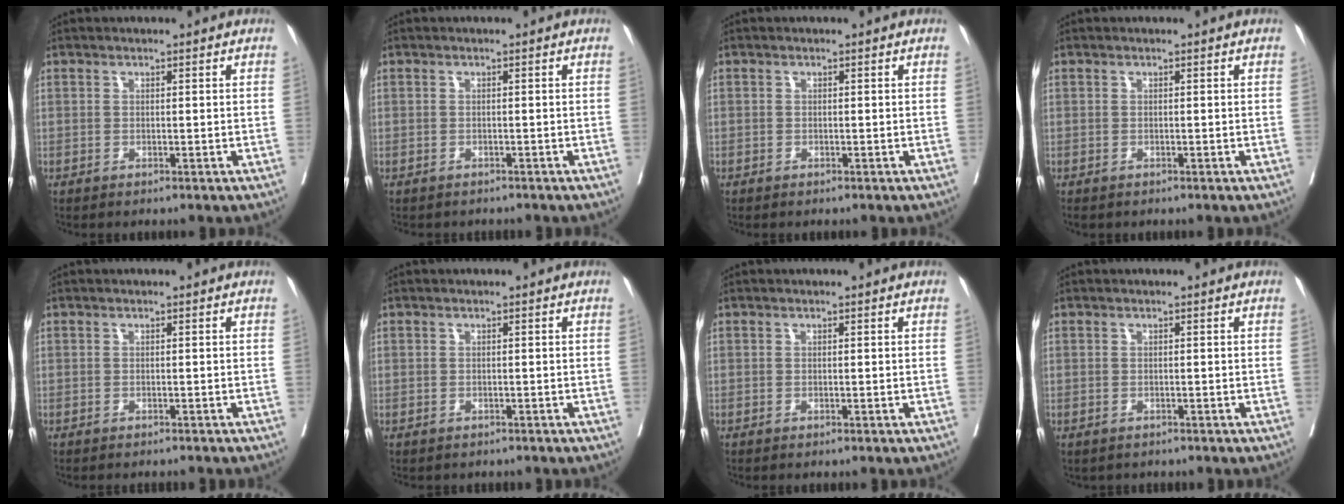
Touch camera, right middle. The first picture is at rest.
{"total": 2.3, "force": [-2.0, 1.2, 0.1], "torque": [-0.011, 0.001, -0.030]}
{"total": 0.7, "force": [-0.3, 0.6, -0.1], "torque": [0.004, 0.007, -0.008]}
{"total": 1.1, "force": [-0.9, 0.6, 0.3], "torque": [-0.008, -0.001, -0.014]}
{"total": 2.4, "force": [-2.3, 0.2, 0.6], "torque": [-0.008, -0.005, -0.028]}
{"total": 1.0, "force": [-0.6, 0.8, -0.1], "torque": [-0.008, 0.004, -0.008]}
{"total": 0.0}
{"total": 0.8, "force": [-0.6, 0.5, 0.0], "torque": [-0.008, 0.001, -0.009]}